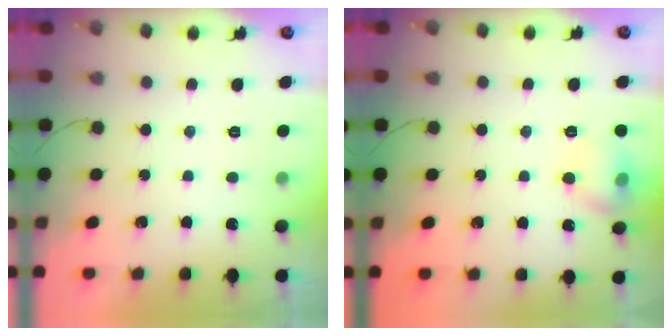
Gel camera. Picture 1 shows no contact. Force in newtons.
{"total": 8.2, "press": 8.1, "slide": 1.1}